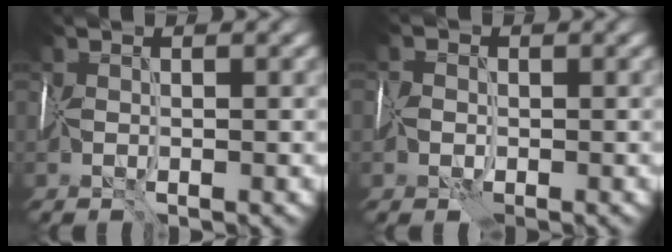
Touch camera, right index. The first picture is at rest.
{"total": 0.8, "force": [0.0, 0.7, -0.4], "torque": [0.014, 0.005, -0.004]}